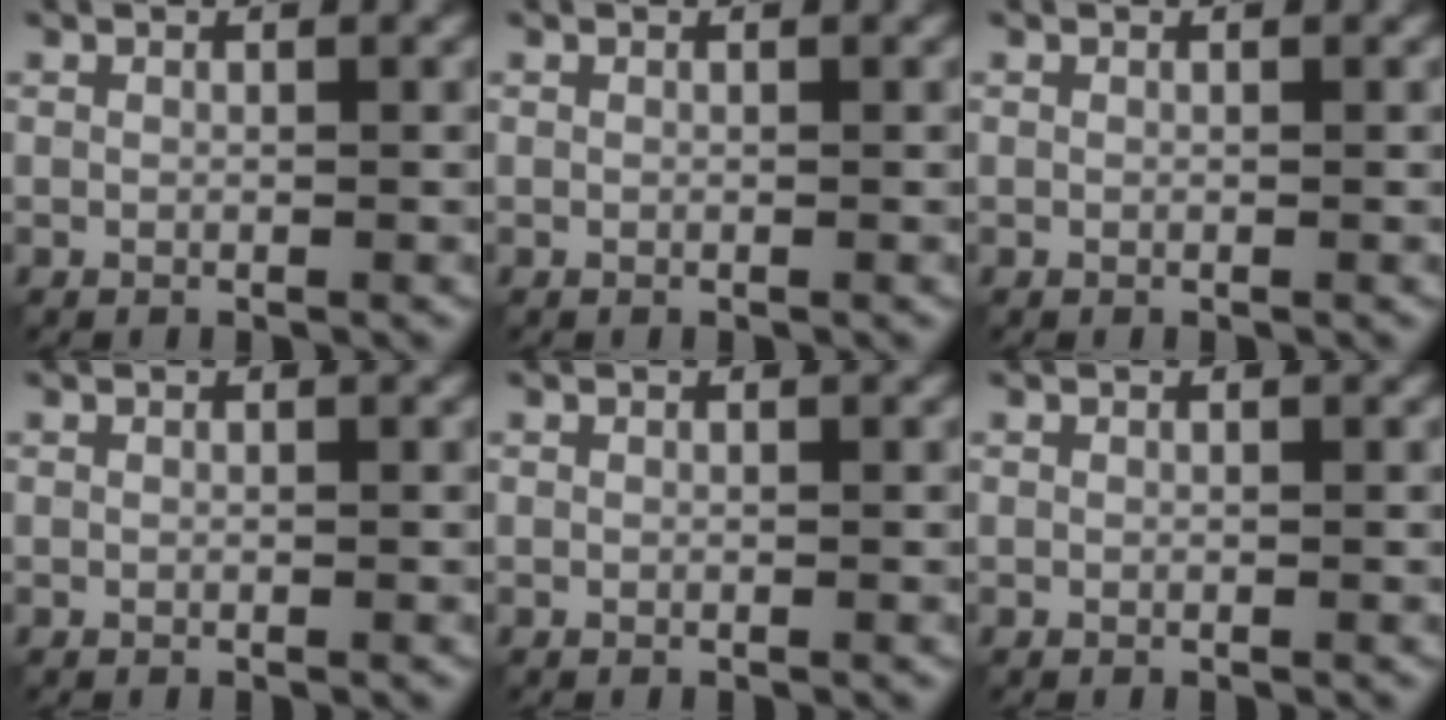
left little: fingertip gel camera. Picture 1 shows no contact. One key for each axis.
{"total": 0.0}
{"total": 0.0}
{"total": 0.0}
{"total": 0.0}
{"total": 0.0}